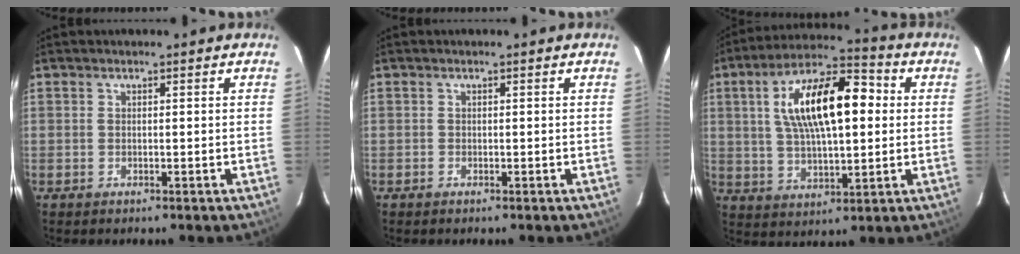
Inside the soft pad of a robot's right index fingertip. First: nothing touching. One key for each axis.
{"total": 0.0}
{"total": 17.3, "fx": 3.3, "fy": 7.1, "fz": 15.5, "tx": -0.272, "ty": 0.030, "tz": 0.055}